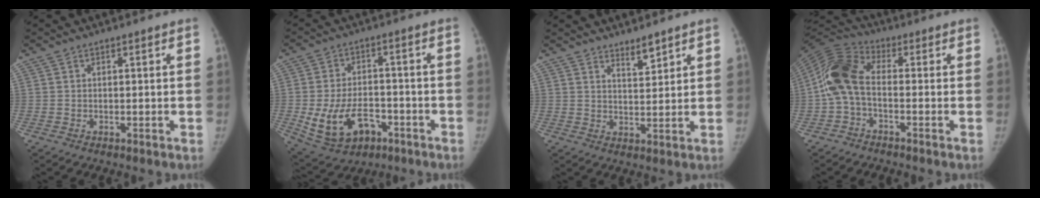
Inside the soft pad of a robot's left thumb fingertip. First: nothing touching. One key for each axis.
{"total": 13.4, "fx": -5.1, "fy": 8.9, "fz": 8.7, "tx": -0.145, "ty": 0.025, "tz": -0.070}
{"total": 3.5, "fx": 3.0, "fy": 0.9, "fz": 1.7, "tx": -0.019, "ty": -0.029, "tz": 0.051}
{"total": 10.6, "fx": -1.1, "fy": 5.9, "fz": 8.7, "tx": -0.181, "ty": 0.032, "tz": -0.039}